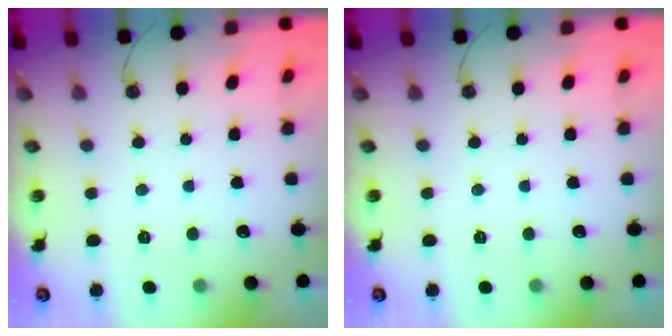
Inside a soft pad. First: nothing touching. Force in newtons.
{"total": 0.0}